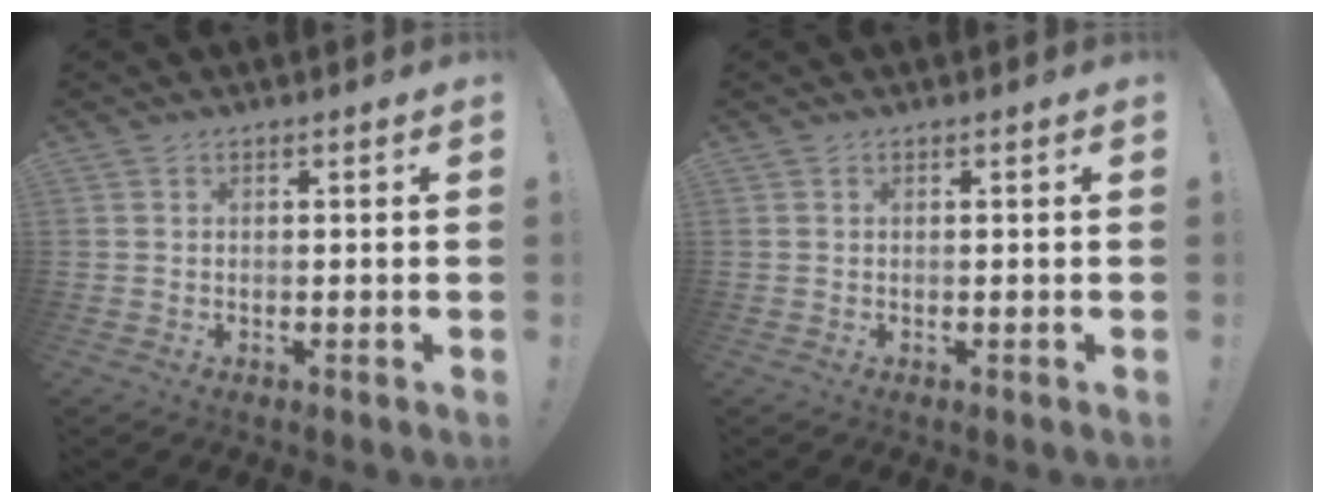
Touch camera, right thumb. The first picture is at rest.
{"total": 0.0}